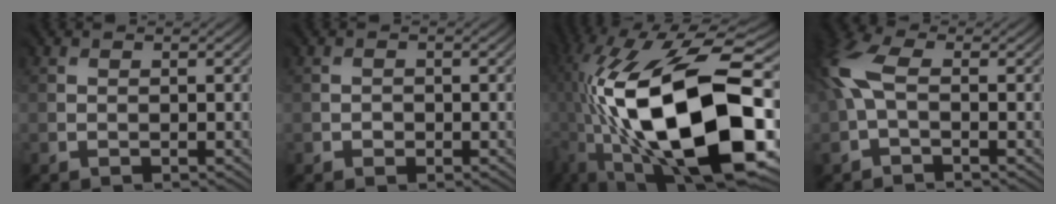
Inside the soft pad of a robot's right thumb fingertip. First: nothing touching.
{"total": 1.0, "force": [-0.4, 0.9, 0.2], "torque": [-0.001, -0.001, -0.005]}
{"total": 21.5, "force": [-1.3, 10.1, 18.9], "torque": [-0.387, -0.014, -0.015]}
{"total": 6.3, "force": [-0.2, 3.2, 5.4], "torque": [-0.159, 0.015, -0.012]}